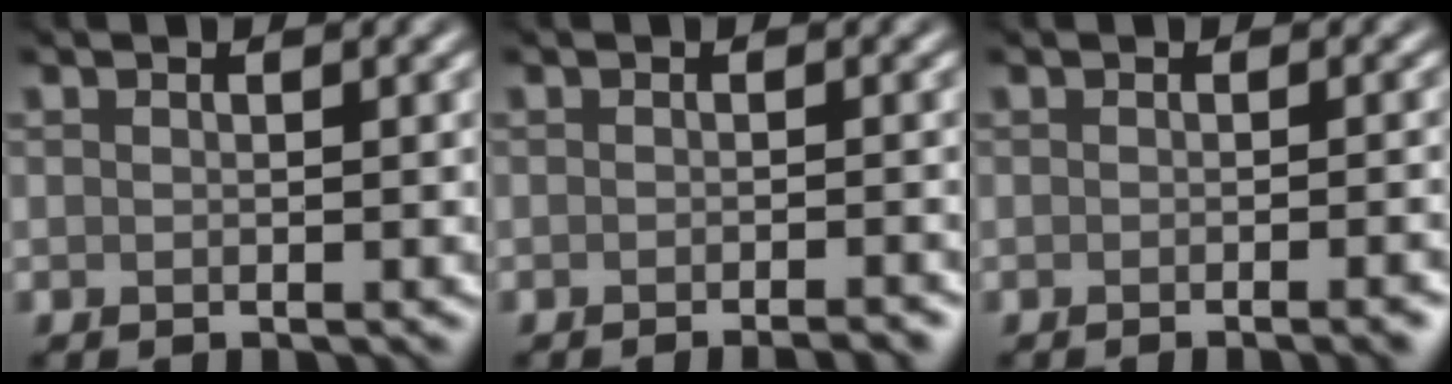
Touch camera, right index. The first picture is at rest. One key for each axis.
{"total": 2.3, "fx": -1.7, "fy": 0.5, "fz": 1.5, "tx": -0.006, "ty": 0.002, "tz": -0.024}
{"total": 3.1, "fx": -1.4, "fy": 1.0, "fz": 2.6, "tx": -0.009, "ty": 0.004, "tz": -0.017}